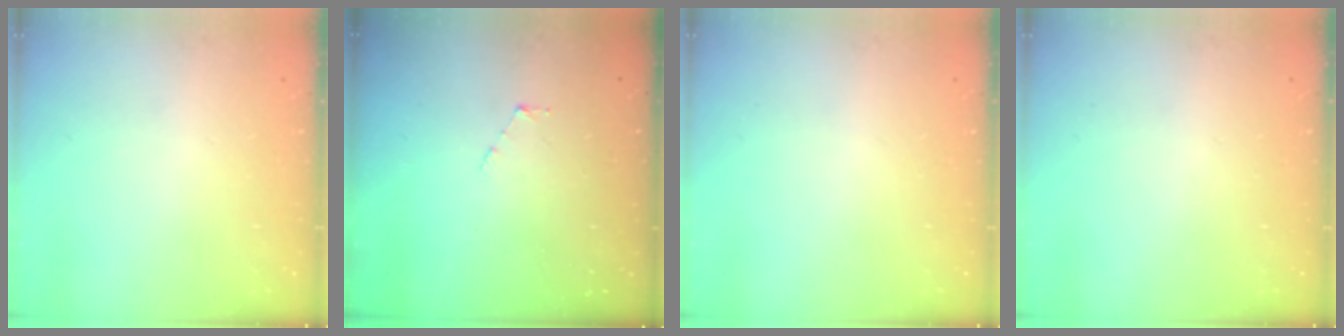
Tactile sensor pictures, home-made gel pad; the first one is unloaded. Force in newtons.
{"total": 2.9, "press": 2.9, "slide": 0.3}
{"total": 0.0}
{"total": 0.0}